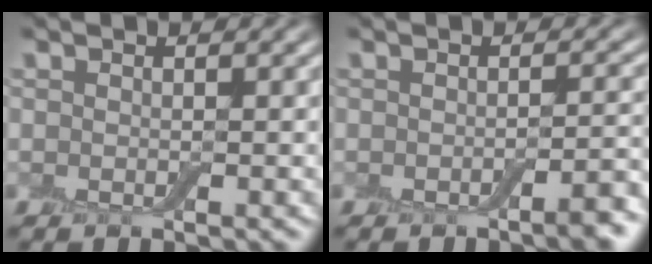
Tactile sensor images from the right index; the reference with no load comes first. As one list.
[{"total": 2.4, "force": [-1.3, 0.5, 1.9], "torque": [-0.024, 0.004, -0.024]}]